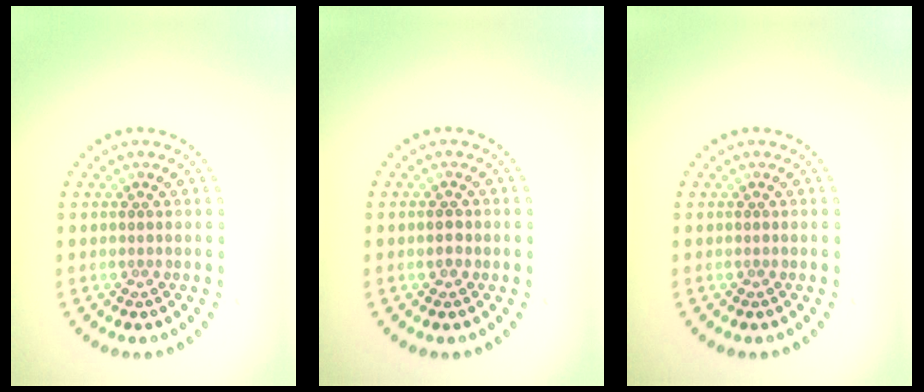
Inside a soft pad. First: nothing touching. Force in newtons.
{"total": 1.1, "press": 1.1, "slide": 0.1}
{"total": 0.0}